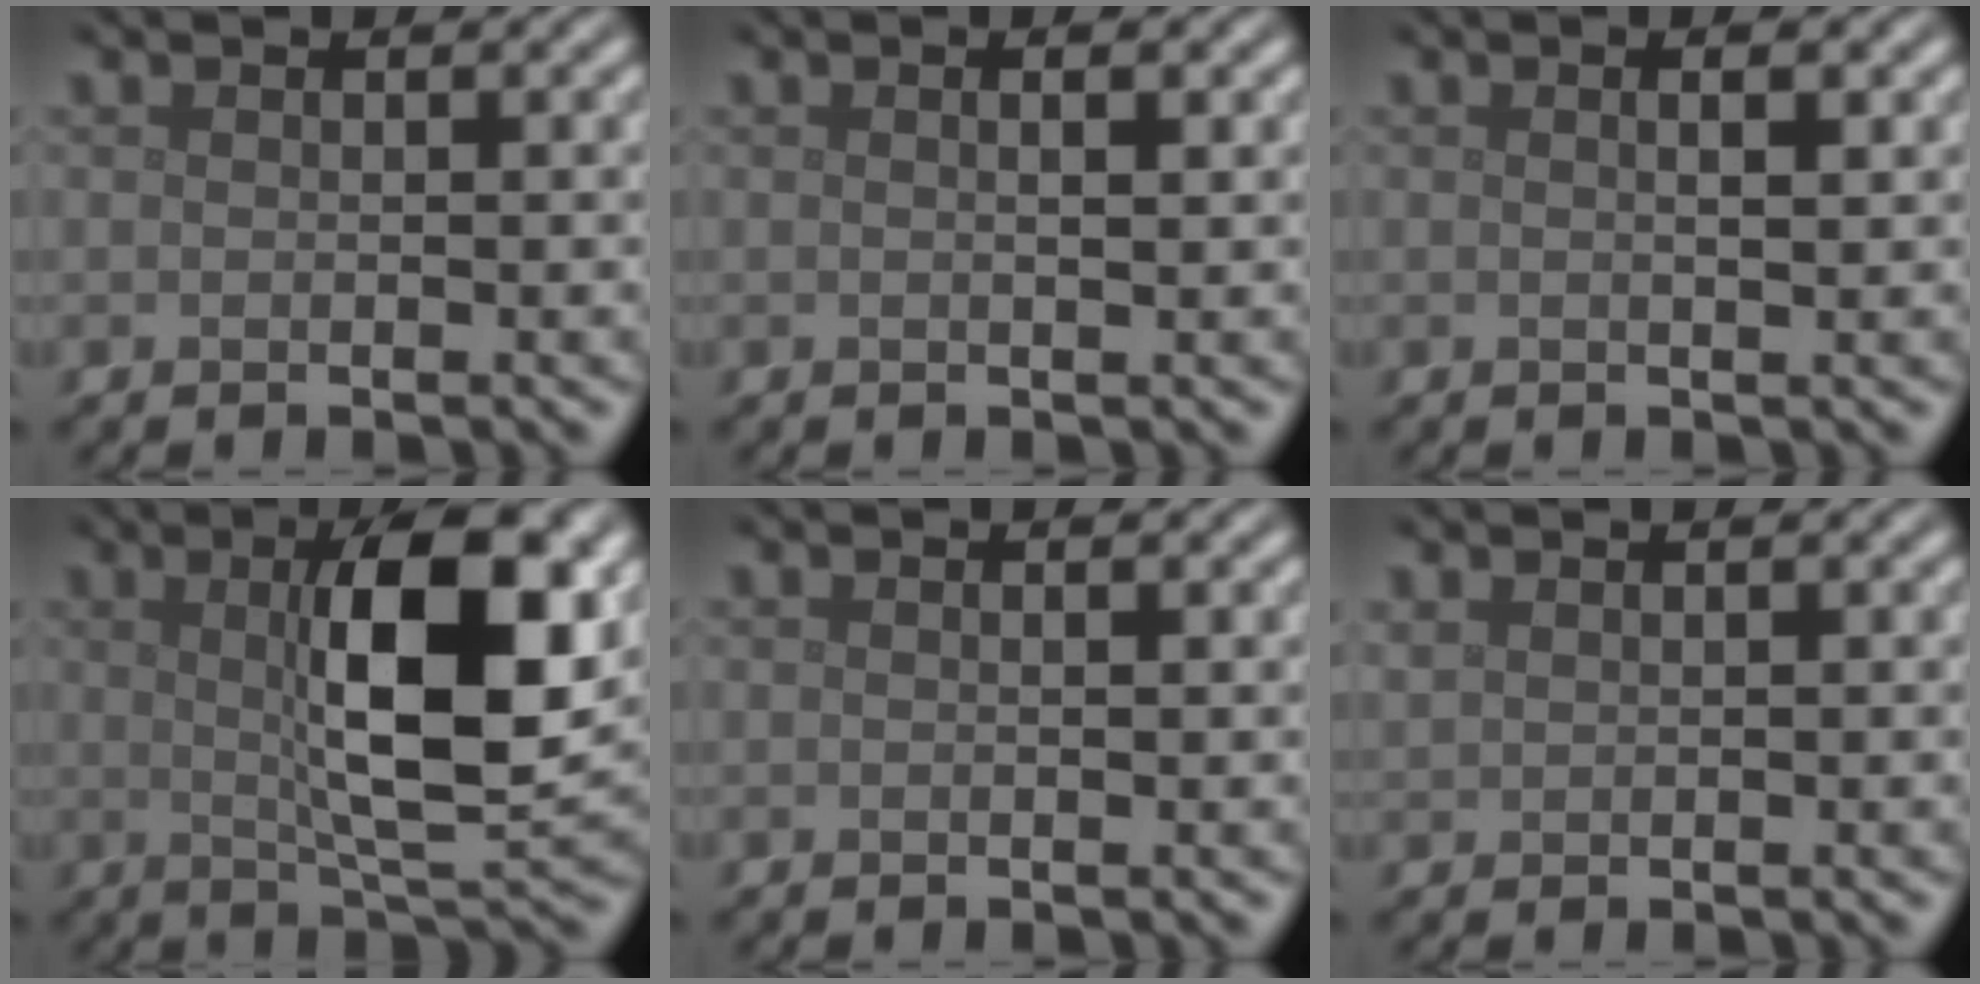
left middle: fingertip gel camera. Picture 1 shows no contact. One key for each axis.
{"total": 1.1, "fx": 0.3, "fy": 0.2, "fz": 1.0, "tx": -0.014, "ty": 0.000, "tz": 0.002}
{"total": 1.5, "fx": 0.5, "fy": 0.4, "fz": 1.4, "tx": -0.014, "ty": -0.002, "tz": 0.002}
{"total": 10.4, "fx": 1.9, "fy": 3.0, "fz": 9.8, "tx": -0.146, "ty": 0.001, "tz": 0.034}
{"total": 0.0}
{"total": 0.7, "fx": 0.6, "fy": 0.2, "fz": 0.2, "tx": -0.008, "ty": 0.001, "tz": 0.017}